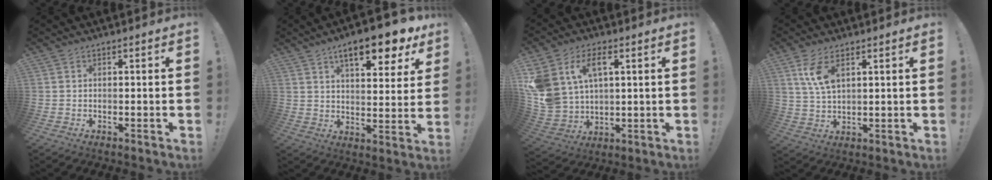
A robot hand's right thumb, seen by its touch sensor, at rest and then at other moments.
{"total": 14.2, "force": [8.6, 4.0, 10.5], "torque": [-0.146, -0.051, 0.134]}
{"total": 12.7, "force": [5.5, 8.5, 7.8], "torque": [-0.162, -0.022, 0.106]}
{"total": 7.7, "force": [3.7, 3.4, 5.8], "torque": [-0.107, -0.016, 0.066]}